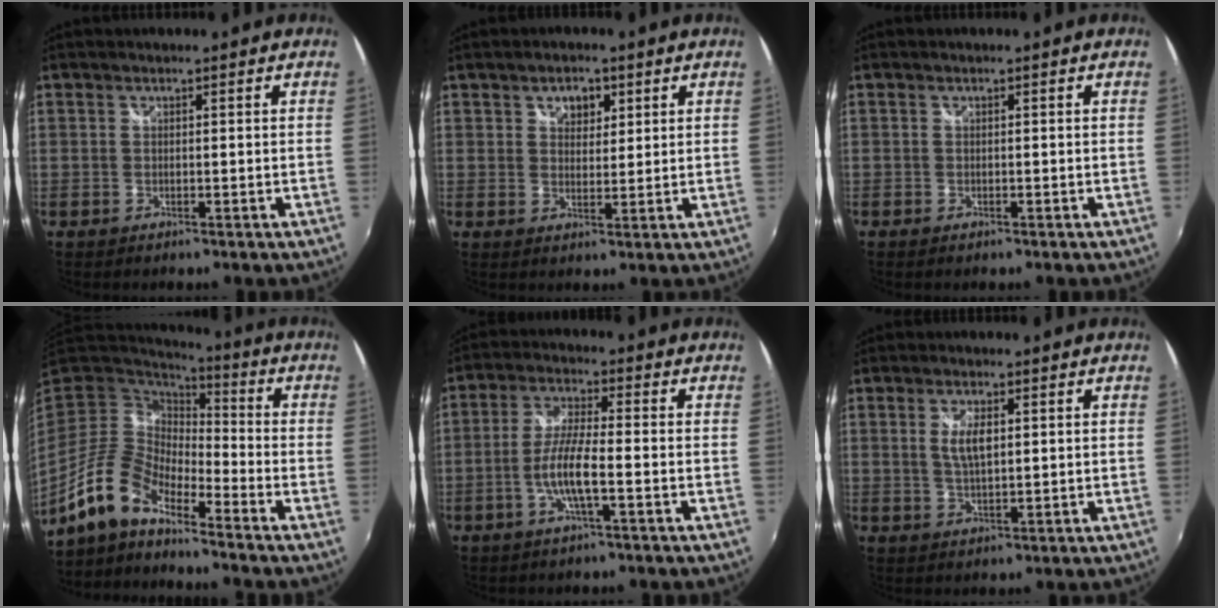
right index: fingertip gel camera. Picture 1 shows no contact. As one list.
[{"total": 3.9, "force": [1.9, 2.8, 2.0], "torque": [-0.023, 0.008, 0.032]}, {"total": 0.6, "force": [-0.4, 0.4, 0.2], "torque": [-0.005, -0.004, -0.010]}, {"total": 10.7, "force": [-8.3, 3.2, 5.9], "torque": [-0.117, 0.004, -0.170]}, {"total": 7.3, "force": [-2.5, 0.8, 6.8], "torque": [-0.139, -0.002, -0.049]}, {"total": 4.4, "force": [1.0, 1.6, 4.0], "torque": [-0.076, -0.002, 0.018]}]